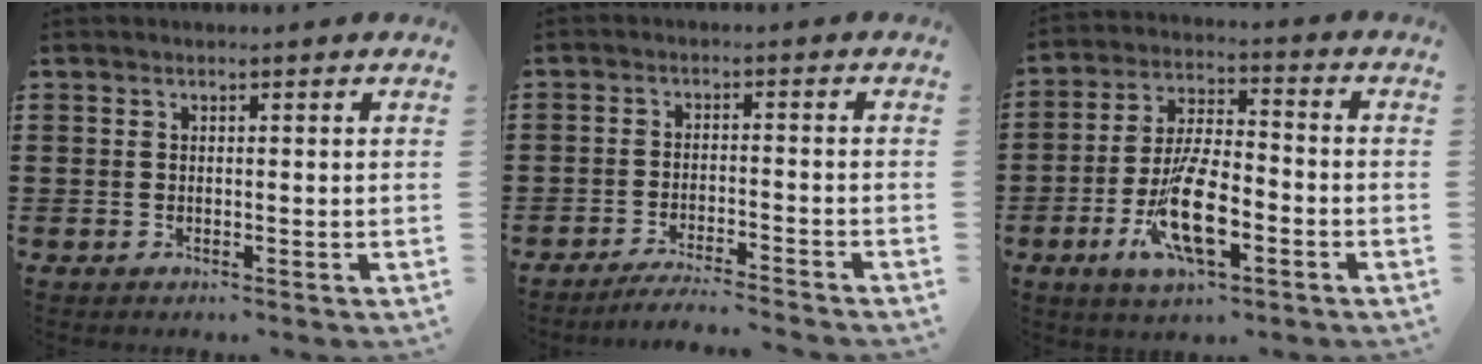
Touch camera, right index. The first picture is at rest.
{"total": 3.7, "force": [-3.6, -0.5, 0.9], "torque": [-0.015, -0.005, -0.072]}
{"total": 11.4, "force": [-4.5, 4.2, 9.7], "torque": [-0.205, -0.003, -0.081]}